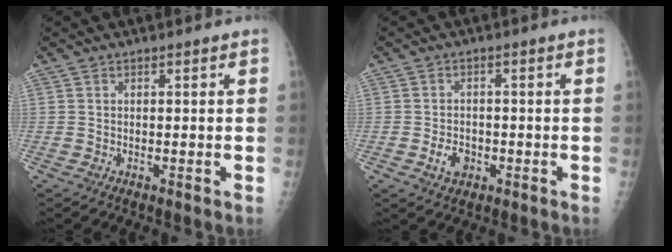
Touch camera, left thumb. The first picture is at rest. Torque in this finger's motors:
{"motor_torque": [-0.50, 0.54, 0.12, 0.09, 0.00]}